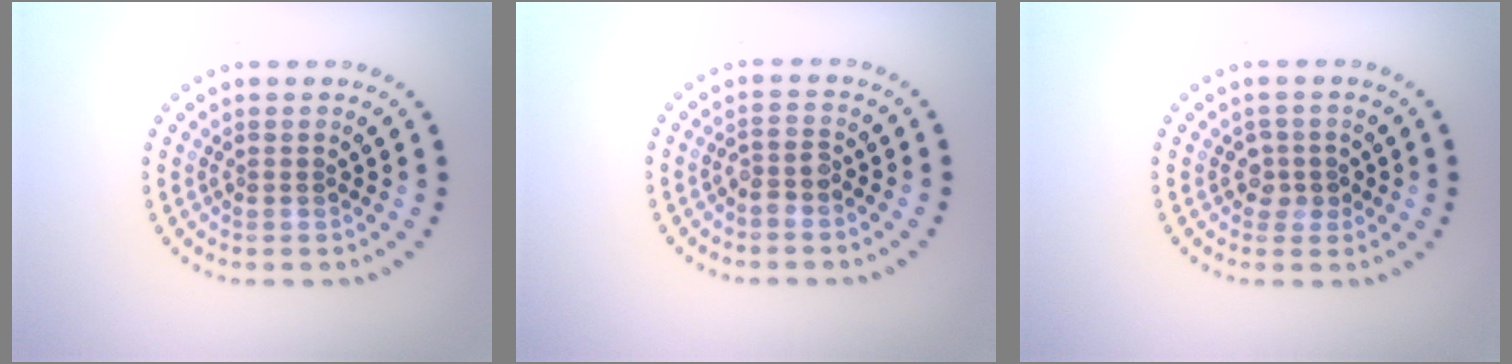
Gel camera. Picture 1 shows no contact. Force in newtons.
{"total": 1.3, "press": 1.1, "slide": 0.8}
{"total": 1.5, "press": 1.3, "slide": 0.7}